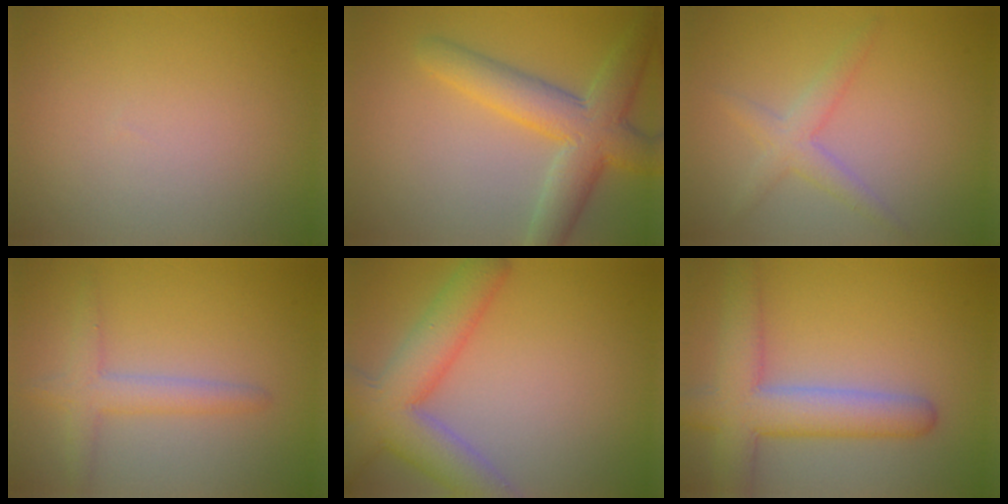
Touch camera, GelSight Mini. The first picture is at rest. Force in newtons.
{"total": 6.3, "press": 6.3, "slide": 0.3}
{"total": 2.4, "press": 2.4, "slide": 0.1}
{"total": 2.6, "press": 2.6, "slide": 0.2}
{"total": 7.5, "press": 7.5, "slide": 0.4}
{"total": 6.8, "press": 6.8, "slide": 0.4}